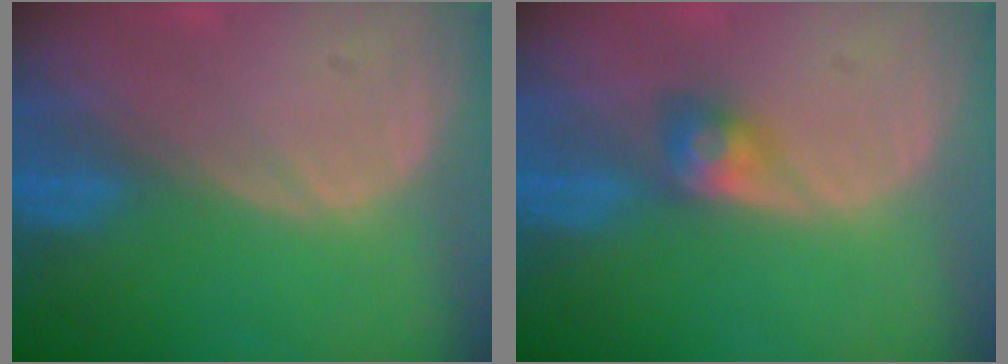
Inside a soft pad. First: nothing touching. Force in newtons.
{"total": 3.0, "press": 2.6, "slide": 1.5}